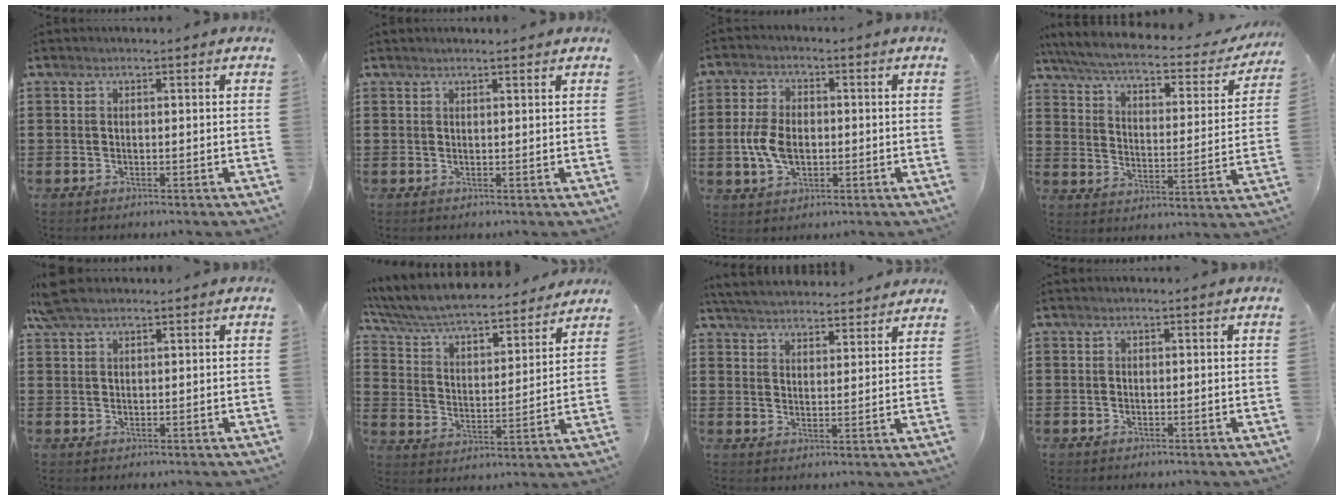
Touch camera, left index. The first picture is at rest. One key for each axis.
{"total": 0.9, "fx": 0.8, "fy": 0.0, "fz": 0.4, "tx": -0.008, "ty": 0.000, "tz": 0.015}
{"total": 6.5, "fx": -0.7, "fy": 4.1, "fz": 5.1, "tx": -0.121, "ty": 0.002, "tz": -0.019}
{"total": 4.7, "fx": 4.1, "fy": 0.4, "fz": 2.3, "tx": -0.066, "ty": -0.033, "tz": 0.063}
{"total": 3.5, "fx": 2.7, "fy": 1.0, "fz": 2.0, "tx": -0.046, "ty": 0.006, "tz": 0.052}
{"total": 6.3, "fx": 5.9, "fy": 0.6, "fz": 2.2, "tx": -0.069, "ty": -0.046, "tz": 0.097}
{"total": 4.7, "fx": 4.6, "fy": 0.3, "fz": 0.5, "tx": -0.028, "ty": -0.024, "tz": 0.082}
{"total": 0.0}